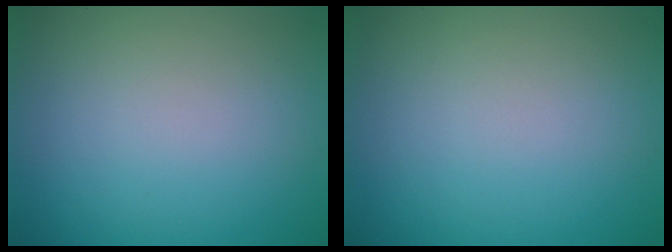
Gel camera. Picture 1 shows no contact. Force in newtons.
{"total": 0.0}